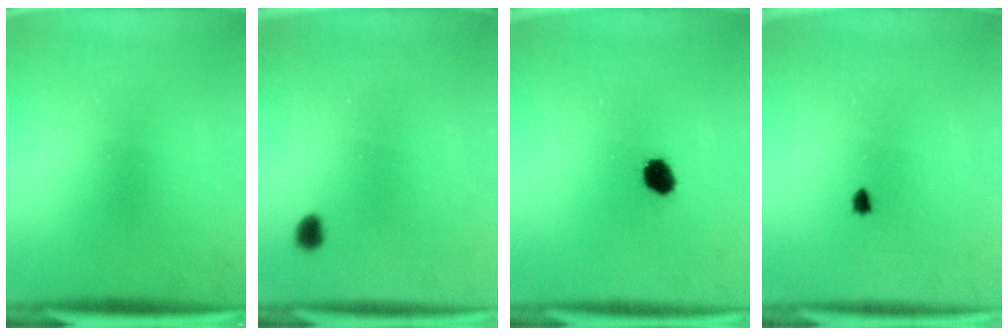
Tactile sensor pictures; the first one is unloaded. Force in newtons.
{"total": 1.8}
{"total": 4.2}
{"total": 0.6}